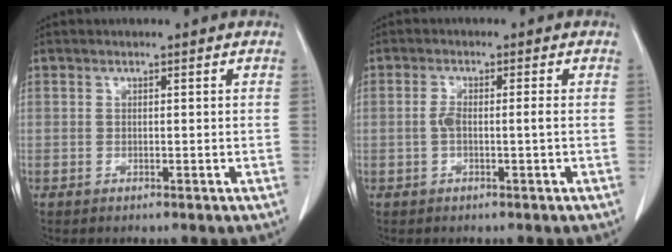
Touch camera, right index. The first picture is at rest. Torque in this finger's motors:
{"motor_torque": [0.10, 0.08, 0.12, 0.04]}